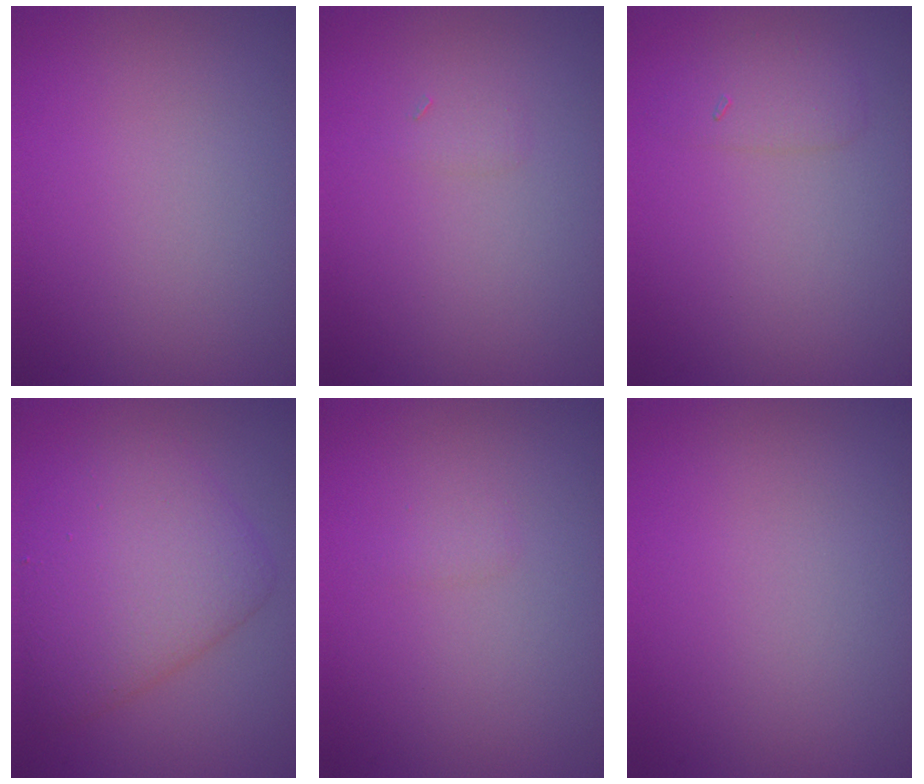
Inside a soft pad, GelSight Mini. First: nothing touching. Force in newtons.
{"total": 0.7, "press": 0.7, "slide": 0.0}
{"total": 1.5, "press": 1.5, "slide": 0.0}
{"total": 6.2, "press": 6.2, "slide": 0.1}
{"total": 0.7, "press": 0.7, "slide": 0.1}
{"total": 0.0}